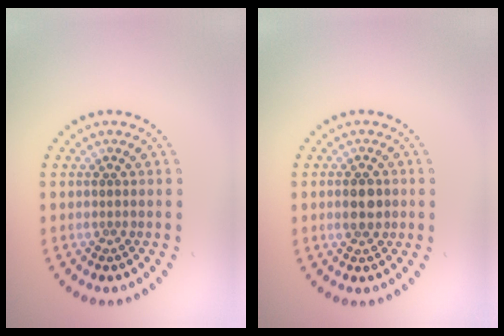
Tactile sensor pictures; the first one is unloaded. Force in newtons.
{"total": 2.9, "press": 2.9, "slide": 0.1}